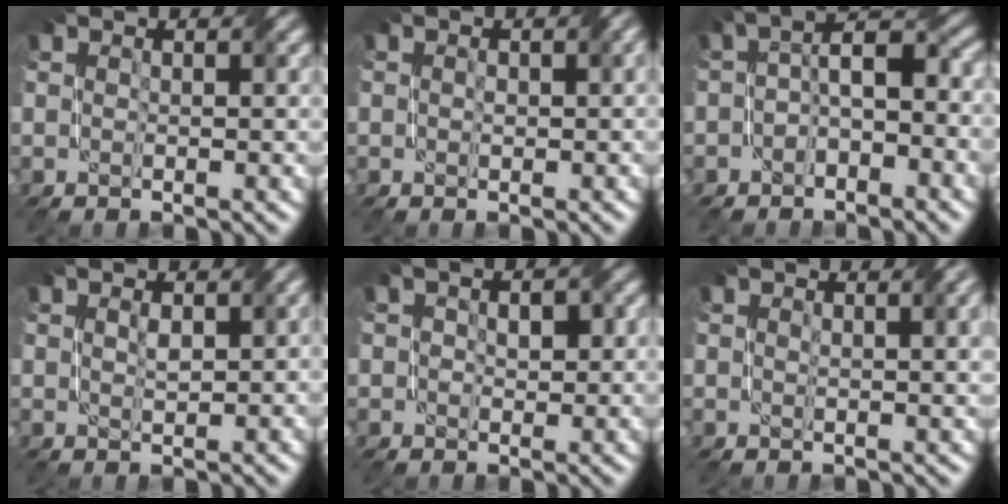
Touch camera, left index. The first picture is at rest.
{"total": 1.3, "force": [-0.2, 0.8, 1.1], "torque": [-0.015, 0.000, -0.002]}
{"total": 4.1, "force": [-1.7, 2.2, 3.1], "torque": [-0.048, 0.015, -0.041]}
{"total": 0.9, "force": [0.4, 0.1, 0.8], "torque": [-0.019, 0.002, 0.009]}
{"total": 2.4, "force": [0.3, 1.8, 1.6], "torque": [-0.021, 0.001, 0.006]}
{"total": 2.6, "force": [1.0, 0.6, 2.4], "torque": [-0.025, 0.006, 0.013]}